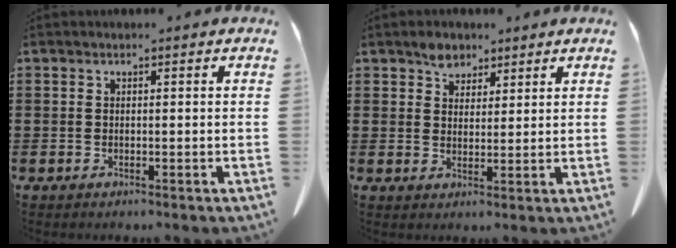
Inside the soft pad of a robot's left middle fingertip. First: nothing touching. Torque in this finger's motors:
{"motor_torque": [0.27, 0.25, 0.02, 0.03]}